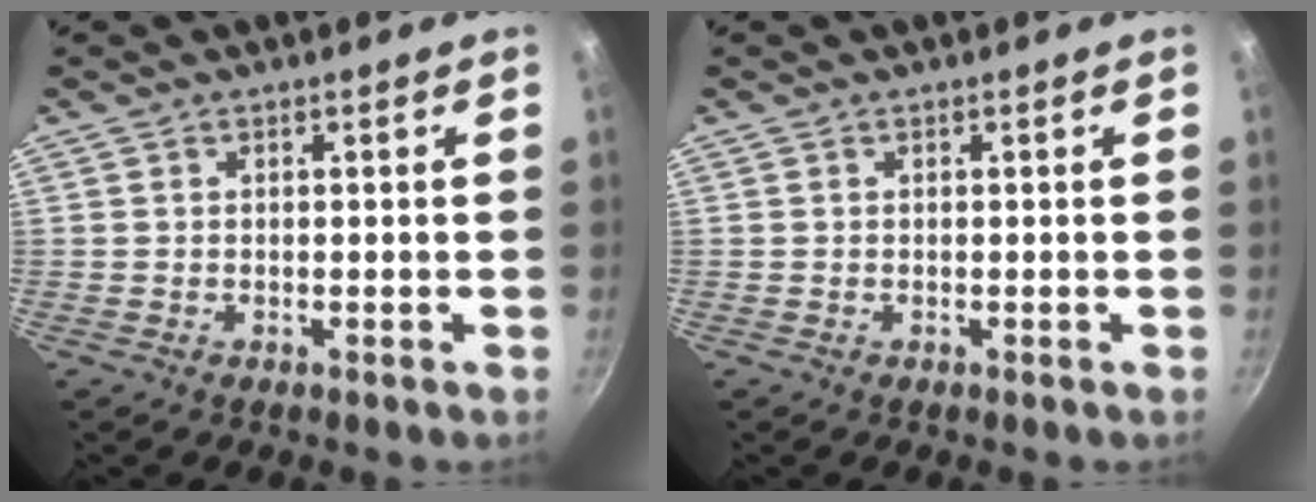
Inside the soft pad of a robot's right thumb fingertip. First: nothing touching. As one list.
[{"total": 0.0}]